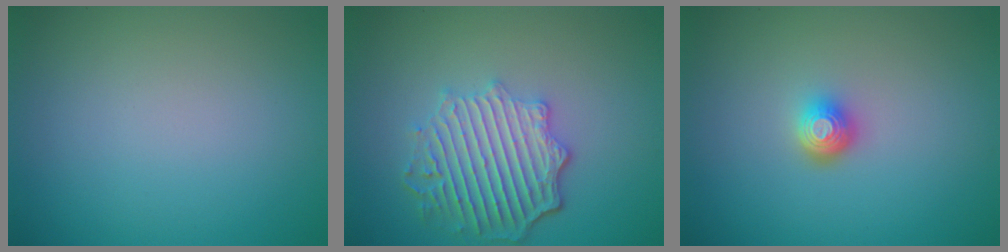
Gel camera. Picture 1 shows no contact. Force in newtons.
{"total": 5.8, "press": 4.6, "slide": 3.6}
{"total": 2.0, "press": 1.5, "slide": 1.3}